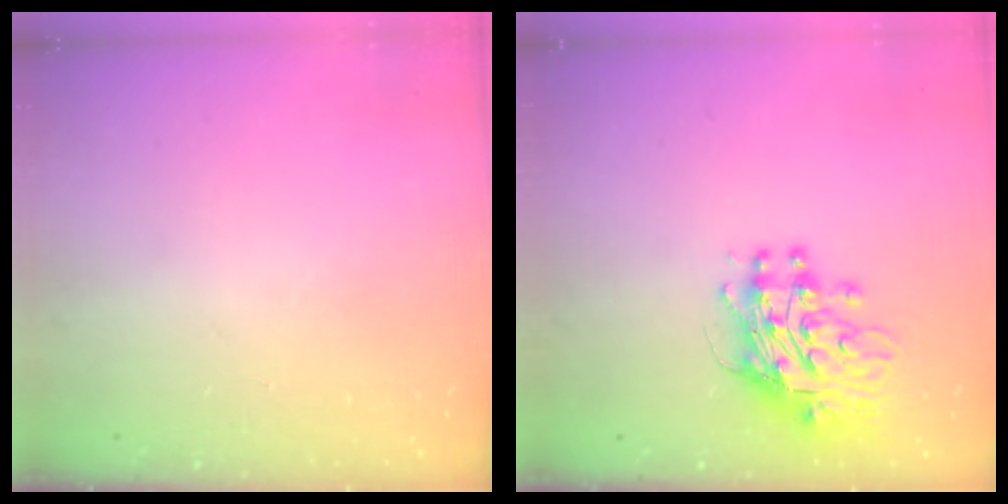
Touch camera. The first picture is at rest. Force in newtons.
{"total": 12.0, "press": 11.9, "slide": 1.1}